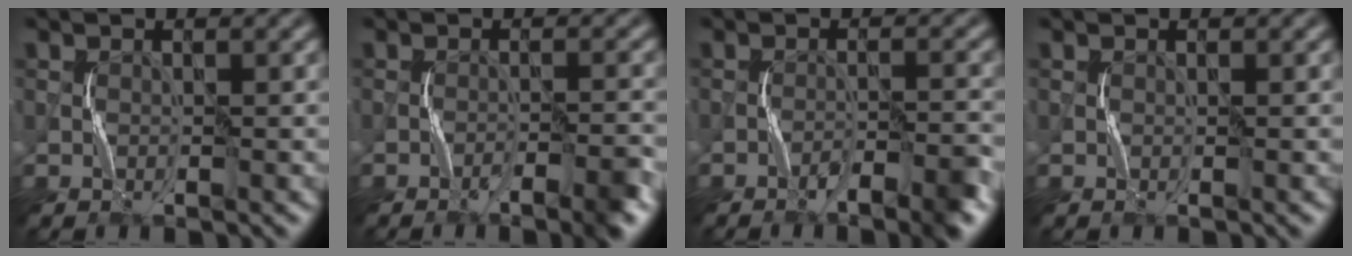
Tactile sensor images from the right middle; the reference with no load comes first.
{"total": 3.6, "force": [-2.4, 0.5, 2.5], "torque": [-0.039, 0.006, -0.042]}
{"total": 4.1, "force": [-2.8, 0.7, 2.8], "torque": [-0.045, 0.006, -0.046]}
{"total": 0.0}